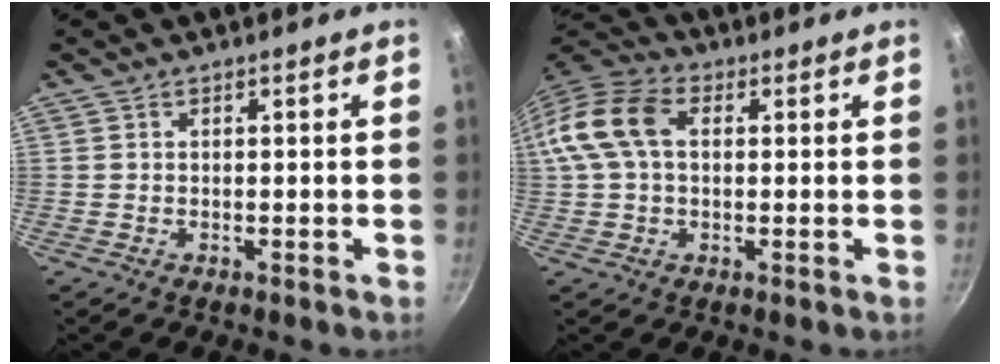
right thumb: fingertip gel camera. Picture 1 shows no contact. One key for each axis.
{"total": 12.7, "fx": 2.2, "fy": 8.4, "fz": 9.4, "tx": -0.176, "ty": 0.027, "tz": 0.025}